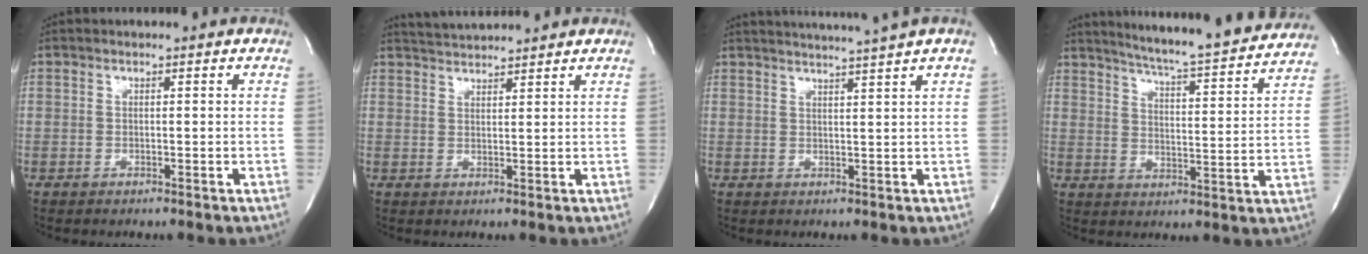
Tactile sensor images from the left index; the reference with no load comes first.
{"total": 4.9, "force": [4.8, -0.2, 0.7], "torque": [-0.021, 0.025, 0.084]}
{"total": 8.5, "force": [7.4, -2.2, 3.5], "torque": [-0.050, -0.006, 0.095]}
{"total": 19.1, "force": [17.7, 0.1, 7.2], "torque": [-0.117, -0.040, 0.231]}